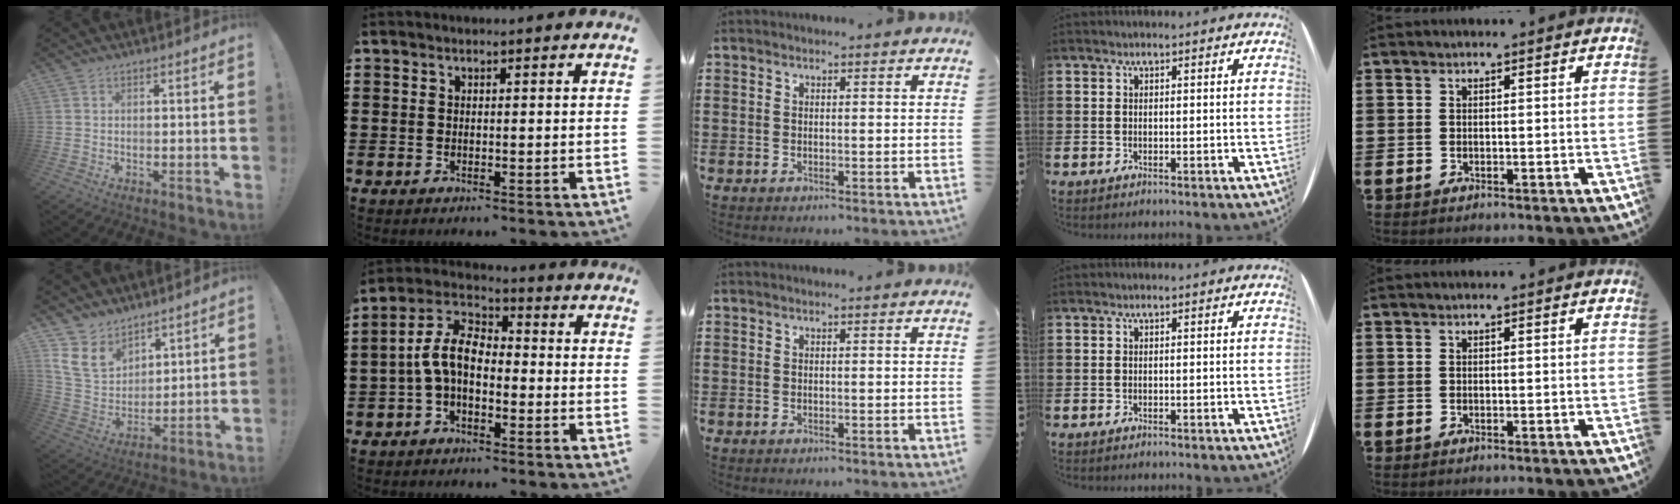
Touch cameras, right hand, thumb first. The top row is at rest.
{"thumb": {"total": 13.0, "force": [8.4, 8.4, 5.2], "torque": [-0.115, -0.046, 0.172]}, "index": {"total": 8.0, "force": [-1.1, 4.3, 6.6], "torque": [-0.166, -0.005, -0.031]}}